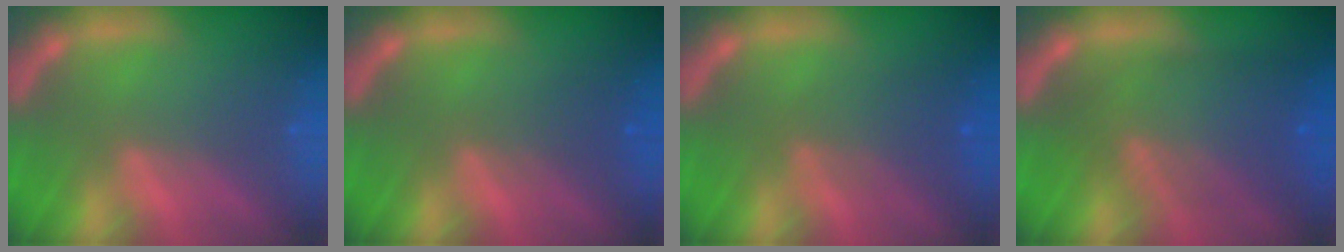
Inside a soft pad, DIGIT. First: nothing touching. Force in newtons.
{"total": 2.0}
{"total": 3.6}
{"total": 8.1}